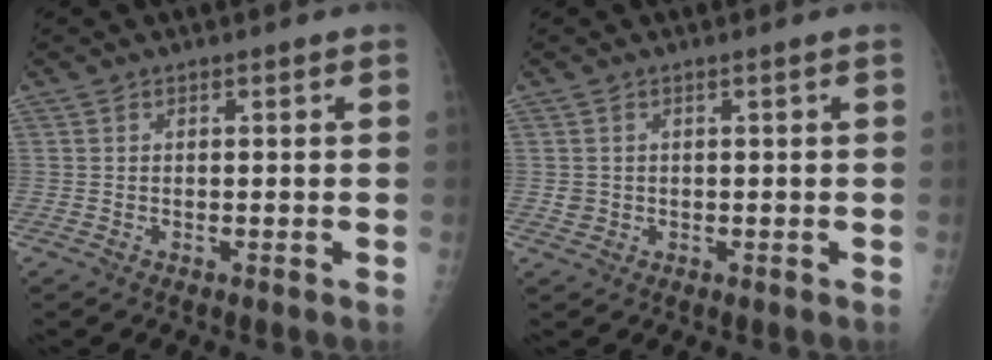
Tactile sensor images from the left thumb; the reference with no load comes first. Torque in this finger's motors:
{"motor_torque": [0.10, -0.04, -0.19, -0.03, -0.01]}